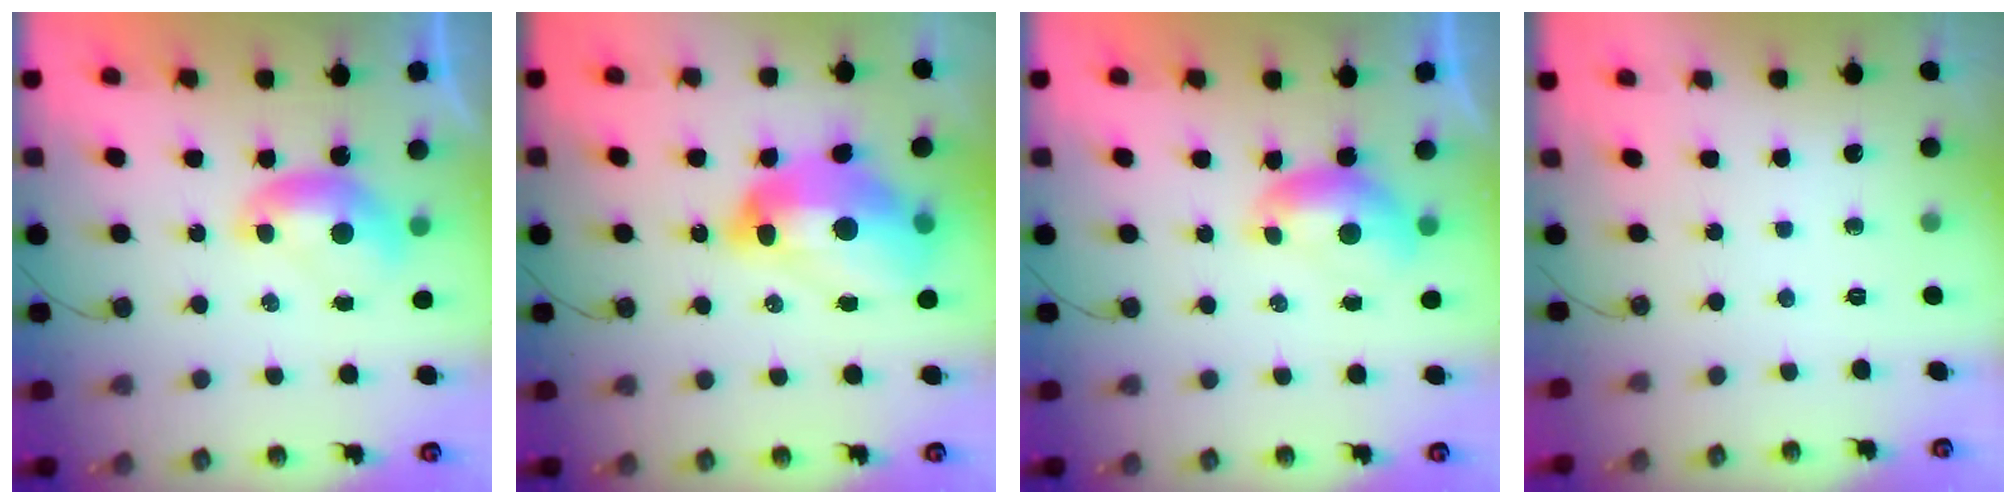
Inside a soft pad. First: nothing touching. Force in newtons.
{"total": 13.2, "press": 13.2, "slide": 1.5}
{"total": 1.0, "press": 0.4, "slide": 0.9}
{"total": 0.0}